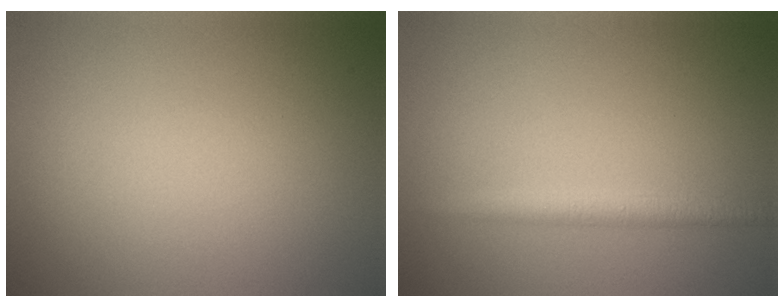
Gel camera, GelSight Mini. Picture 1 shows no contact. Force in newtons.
{"total": 2.5, "press": 2.5, "slide": 0.1}